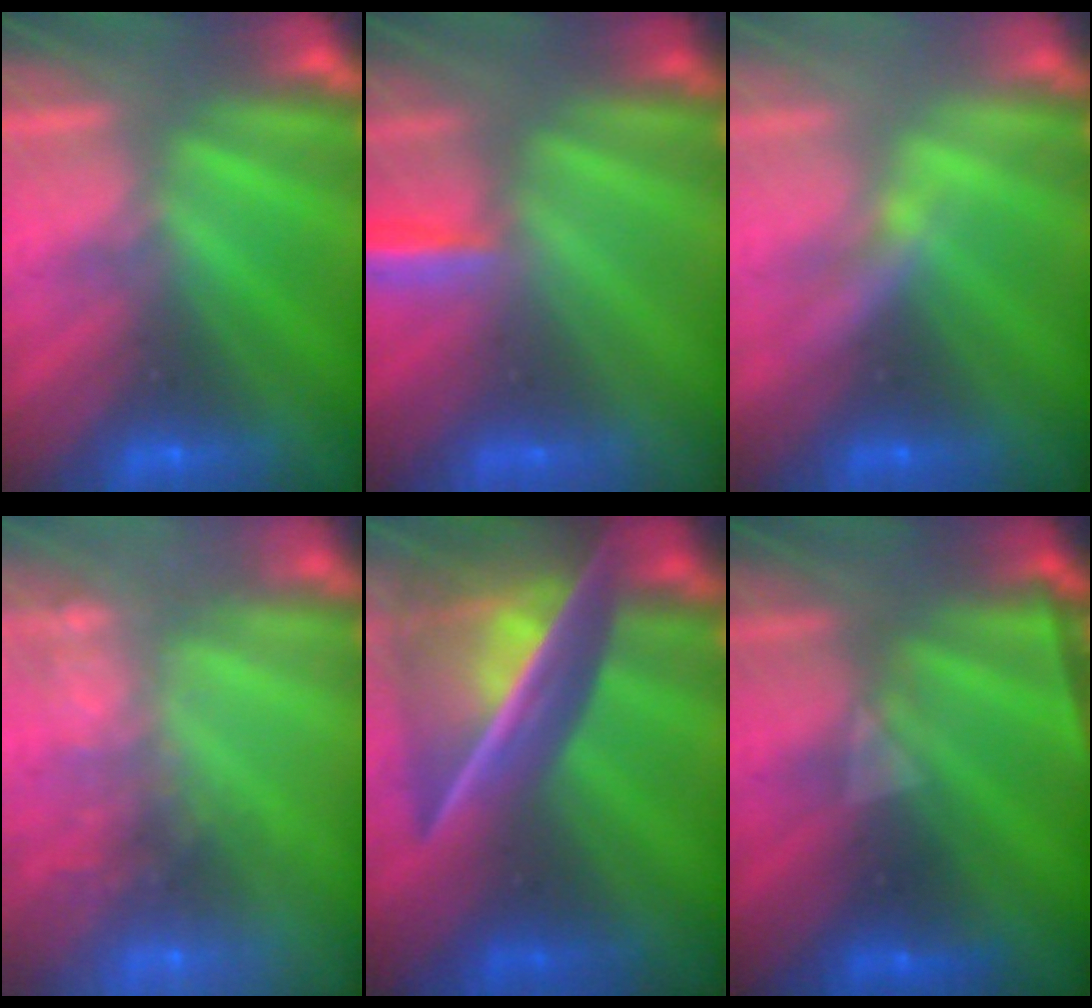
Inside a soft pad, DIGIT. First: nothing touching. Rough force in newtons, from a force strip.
{"total": 3.1}
{"total": 2.1}
{"total": 7.8}
{"total": 7.8}
{"total": 2.3}